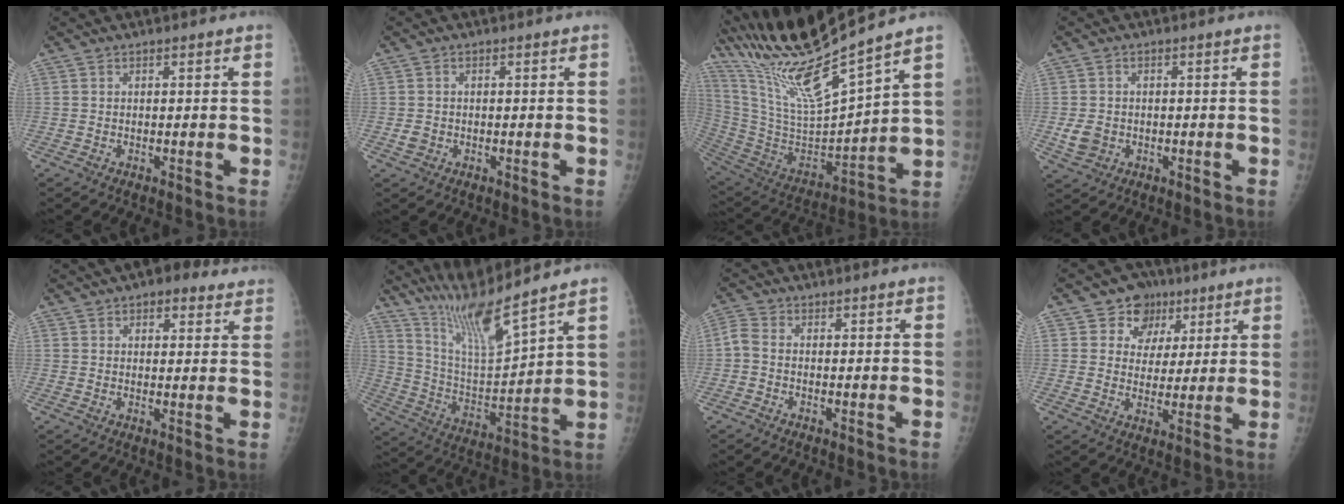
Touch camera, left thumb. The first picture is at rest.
{"total": 1.9, "force": [-0.4, 1.6, 0.8], "torque": [-0.010, 0.002, -0.005]}
{"total": 22.0, "force": [18.3, 0.7, 12.2], "torque": [-0.216, -0.080, 0.357]}
{"total": 4.1, "force": [-0.8, 3.4, 2.1], "torque": [-0.035, 0.002, -0.007]}
{"total": 8.3, "force": [5.9, 3.8, 4.4], "torque": [-0.026, -0.007, 0.078]}
{"total": 13.6, "force": [11.7, -0.1, 6.9], "torque": [-0.122, -0.074, 0.230]}
{"total": 2.1, "force": [-0.4, 1.1, 1.7], "torque": [-0.046, 0.001, -0.018]}
{"total": 8.0, "force": [4.1, 6.8, 1.5], "torque": [0.013, -0.012, 0.062]}